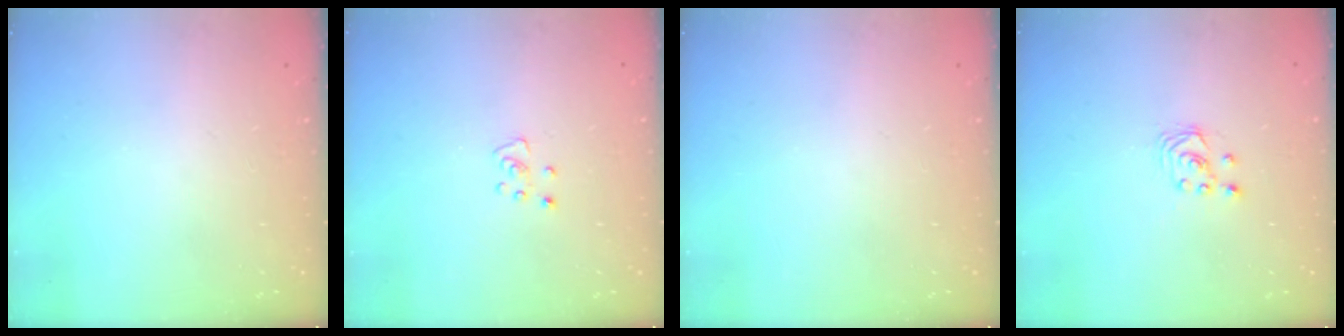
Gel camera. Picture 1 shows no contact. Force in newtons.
{"total": 3.8, "press": 3.8, "slide": 0.3}
{"total": 0.0}
{"total": 2.1, "press": 2.1, "slide": 0.3}